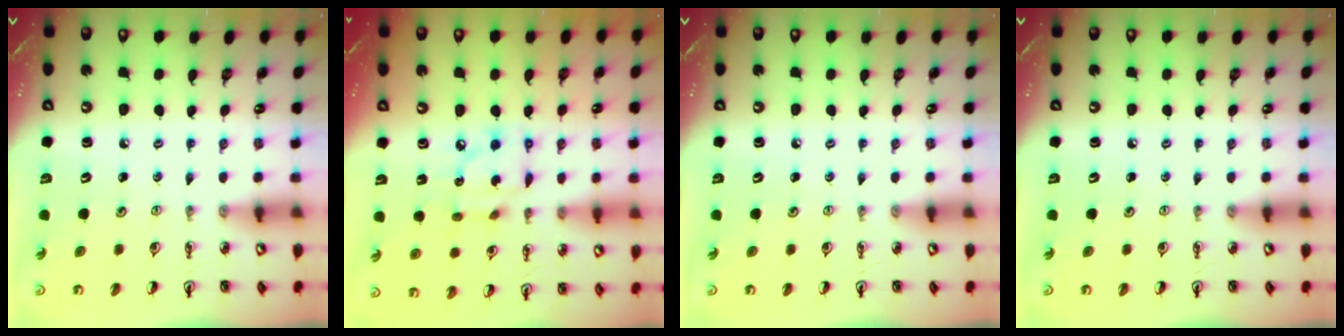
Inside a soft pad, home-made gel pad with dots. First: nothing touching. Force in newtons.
{"total": 8.5, "press": 8.5, "slide": 0.6}
{"total": 0.0}
{"total": 0.0}